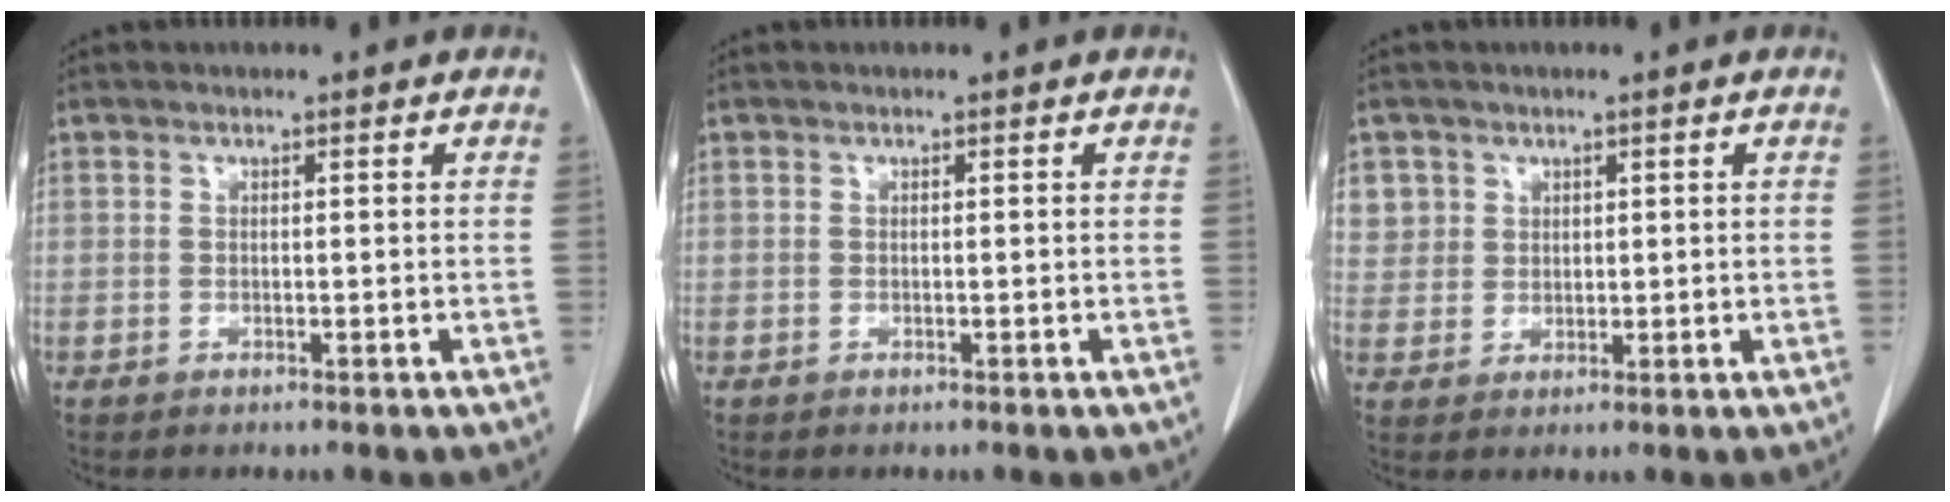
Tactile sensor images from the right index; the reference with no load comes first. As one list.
[{"total": 0.0}, {"total": 5.3, "force": [2.5, 4.6, 0.2], "torque": [0.009, 0.006, 0.052]}]